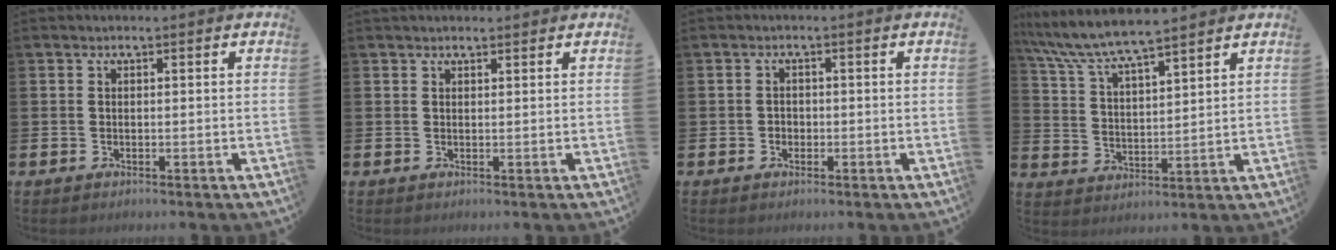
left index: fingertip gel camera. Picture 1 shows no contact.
{"total": 1.1, "force": [1.0, 0.3, 0.2], "torque": [0.002, 0.000, 0.016]}
{"total": 1.3, "force": [-0.4, 1.2, 0.3], "torque": [-0.007, 0.006, -0.011]}
{"total": 7.2, "force": [6.8, 0.4, 2.2], "torque": [-0.075, -0.034, 0.120]}